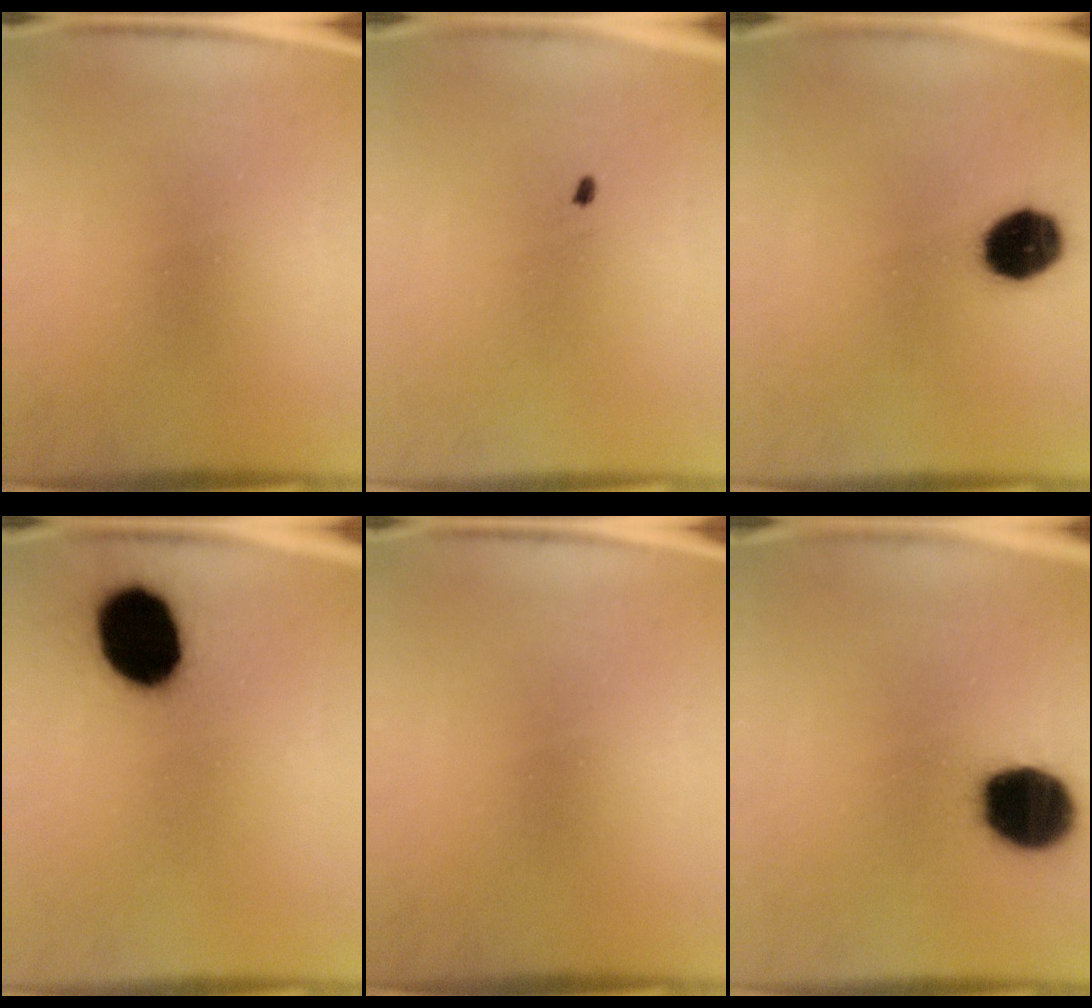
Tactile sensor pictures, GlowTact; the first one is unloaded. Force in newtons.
{"total": 0.5}
{"total": 11.9}
{"total": 16.0}
{"total": 0.0}
{"total": 18.1}